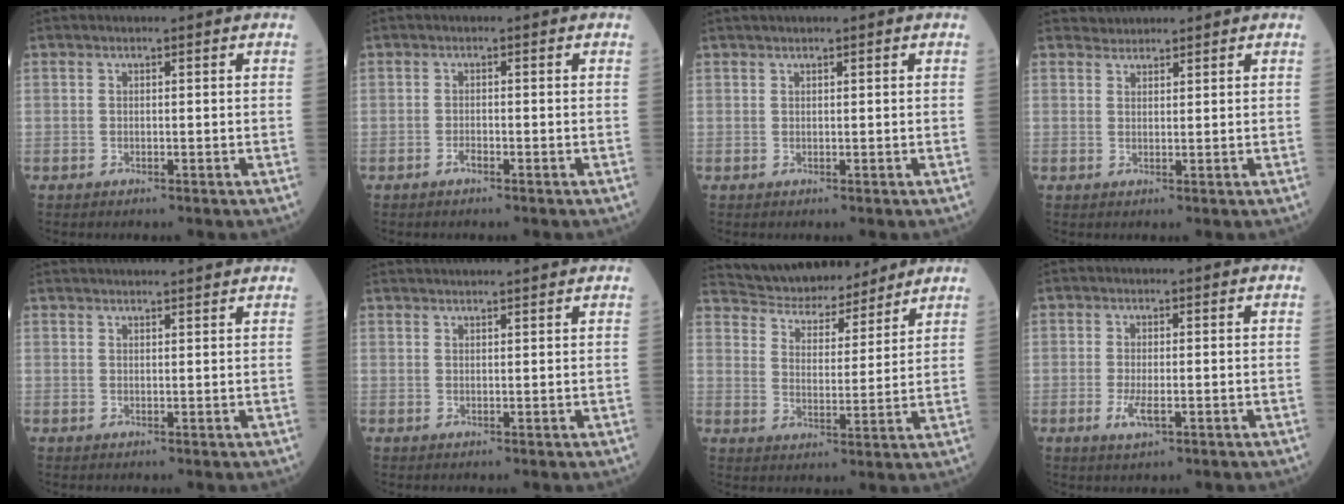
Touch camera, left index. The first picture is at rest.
{"total": 0.9, "force": [-0.7, 0.2, 0.5], "torque": [-0.008, 0.002, -0.014]}
{"total": 1.0, "force": [0.8, 0.0, 0.7], "torque": [-0.010, 0.019, 0.016]}
{"total": 1.6, "force": [1.5, 0.3, -0.4], "torque": [0.000, 0.012, 0.030]}
{"total": 9.1, "force": [8.6, 0.3, 3.0], "torque": [-0.040, 0.031, 0.104]}
{"total": 8.2, "force": [7.7, -0.3, 2.9], "torque": [-0.042, 0.032, 0.098]}
{"total": 14.7, "force": [13.7, 3.7, 3.9], "torque": [-0.058, 0.016, 0.211]}
{"total": 2.5, "force": [-0.8, 0.7, 2.2], "torque": [-0.046, -0.005, -0.015]}